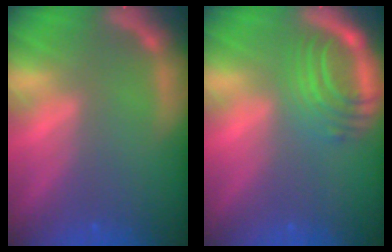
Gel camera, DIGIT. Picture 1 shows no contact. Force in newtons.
{"total": 6.1}